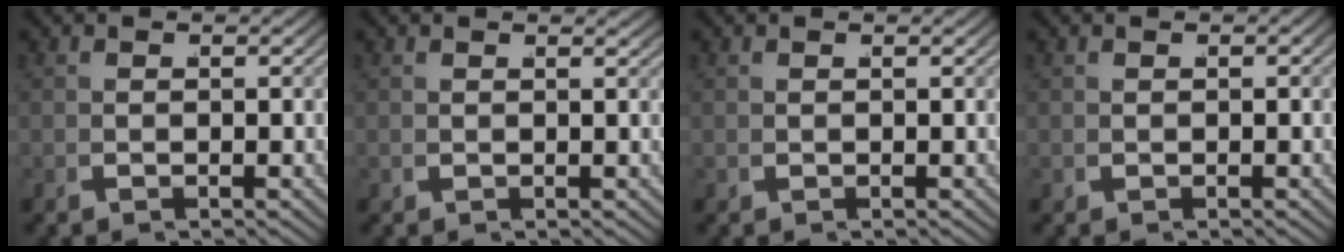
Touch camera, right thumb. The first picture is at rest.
{"total": 1.1, "force": [0.4, -0.9, -0.5], "torque": [0.013, 0.003, 0.010]}
{"total": 0.6, "force": [0.1, -0.6, -0.2], "torque": [0.009, 0.001, 0.006]}
{"total": 0.0}